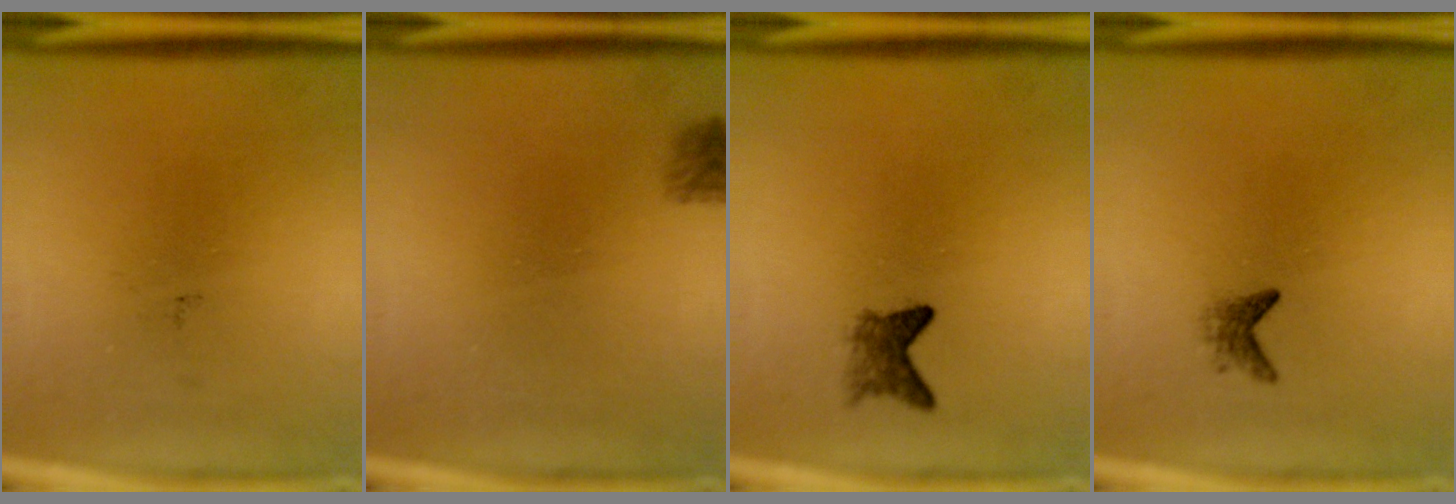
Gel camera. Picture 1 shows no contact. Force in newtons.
{"total": 1.6}
{"total": 2.5}
{"total": 1.5}